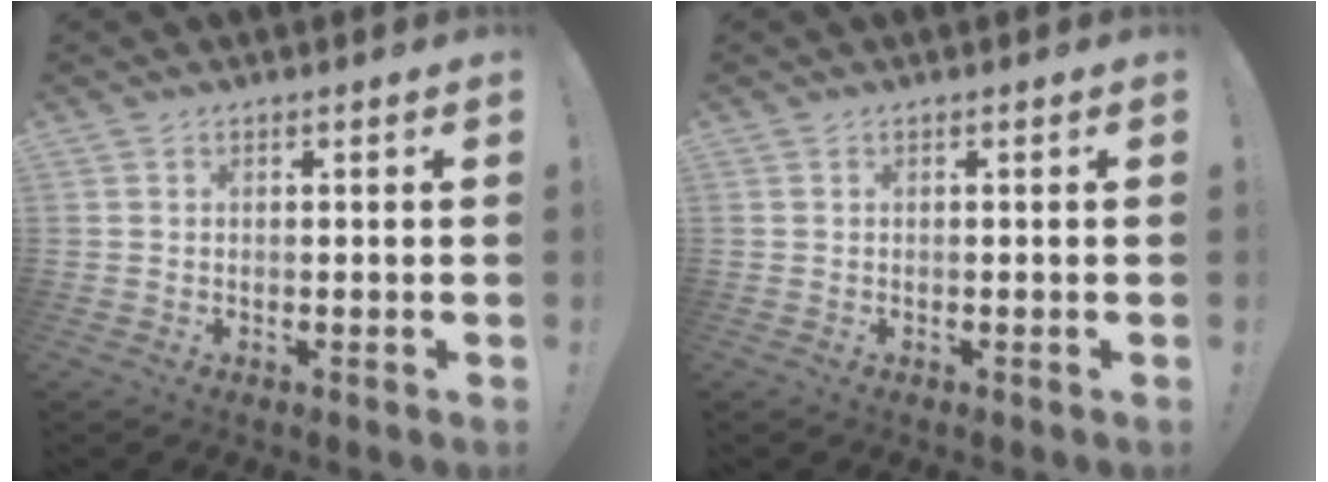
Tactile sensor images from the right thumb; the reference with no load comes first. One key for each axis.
{"total": 0.0}